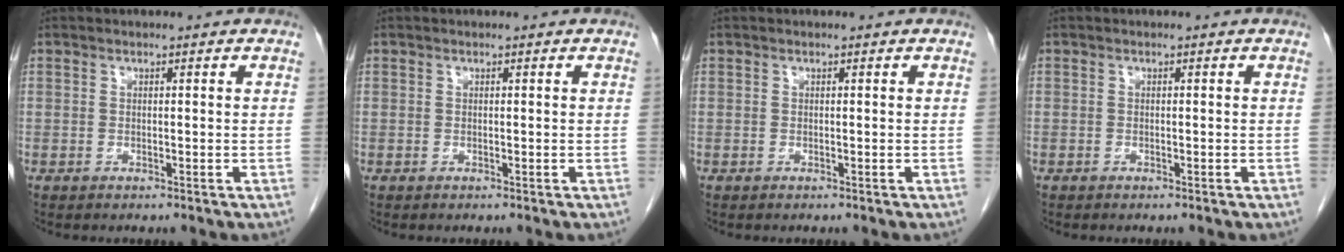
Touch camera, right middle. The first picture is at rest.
{"total": 0.0}
{"total": 0.0}
{"total": 0.0}